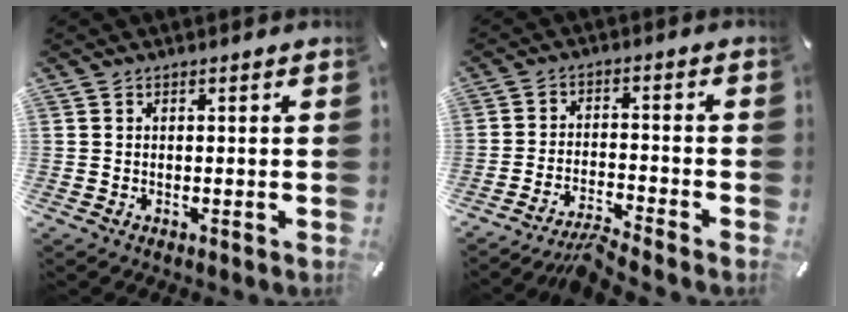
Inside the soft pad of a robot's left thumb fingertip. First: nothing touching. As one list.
[{"total": 5.4, "force": [-5.0, 0.5, 2.0], "torque": [-0.037, 0.010, -0.093]}]